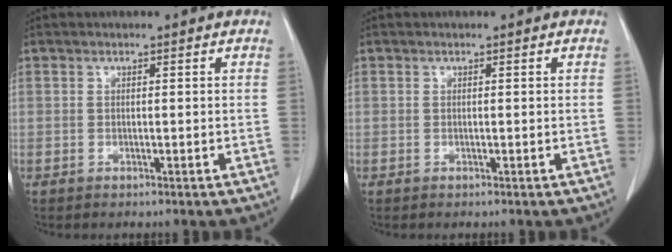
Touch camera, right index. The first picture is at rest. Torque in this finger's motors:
{"motor_torque": [0.00, 0.00, 0.00, 0.00]}